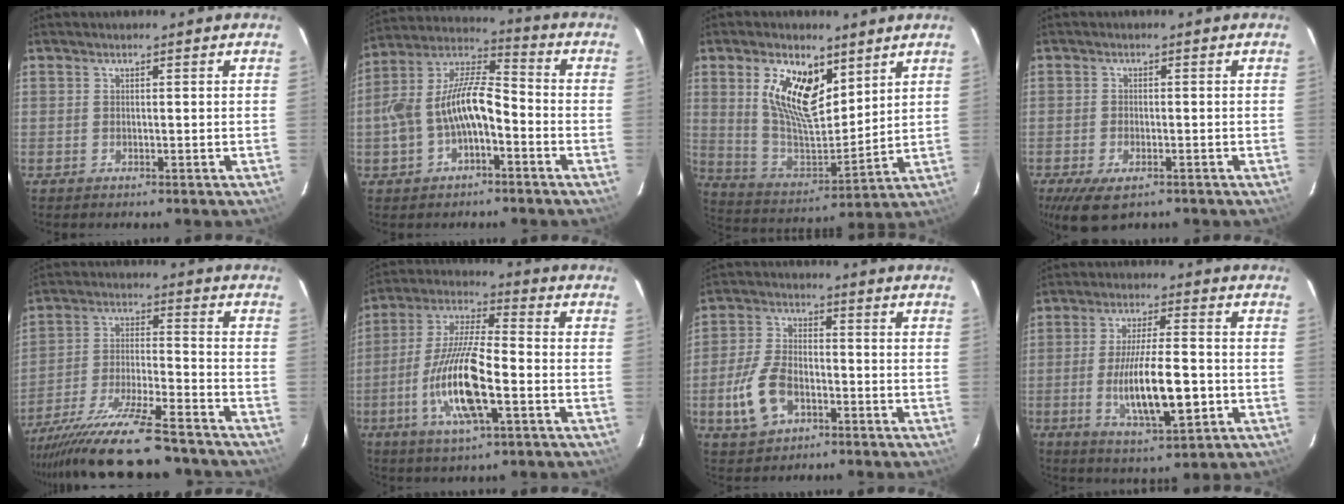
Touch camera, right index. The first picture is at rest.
{"total": 12.8, "force": [-3.4, 6.1, 10.7], "torque": [-0.214, 0.021, -0.060]}
{"total": 14.5, "force": [6.8, 7.1, 10.6], "torque": [-0.203, 0.005, 0.139]}
{"total": 6.7, "force": [-4.0, 3.1, 4.3], "torque": [-0.100, -0.025, -0.068]}
{"total": 19.8, "force": [-17.4, 1.7, 9.3], "torque": [-0.189, -0.047, -0.282]}
{"total": 15.6, "force": [-4.6, 4.1, 14.3], "torque": [-0.297, -0.009, -0.092]}
{"total": 10.0, "force": [-3.9, 6.1, 6.9], "torque": [-0.161, 0.006, -0.068]}
{"total": 13.2, "force": [-3.0, 3.3, 12.5], "torque": [-0.231, -0.019, -0.044]}